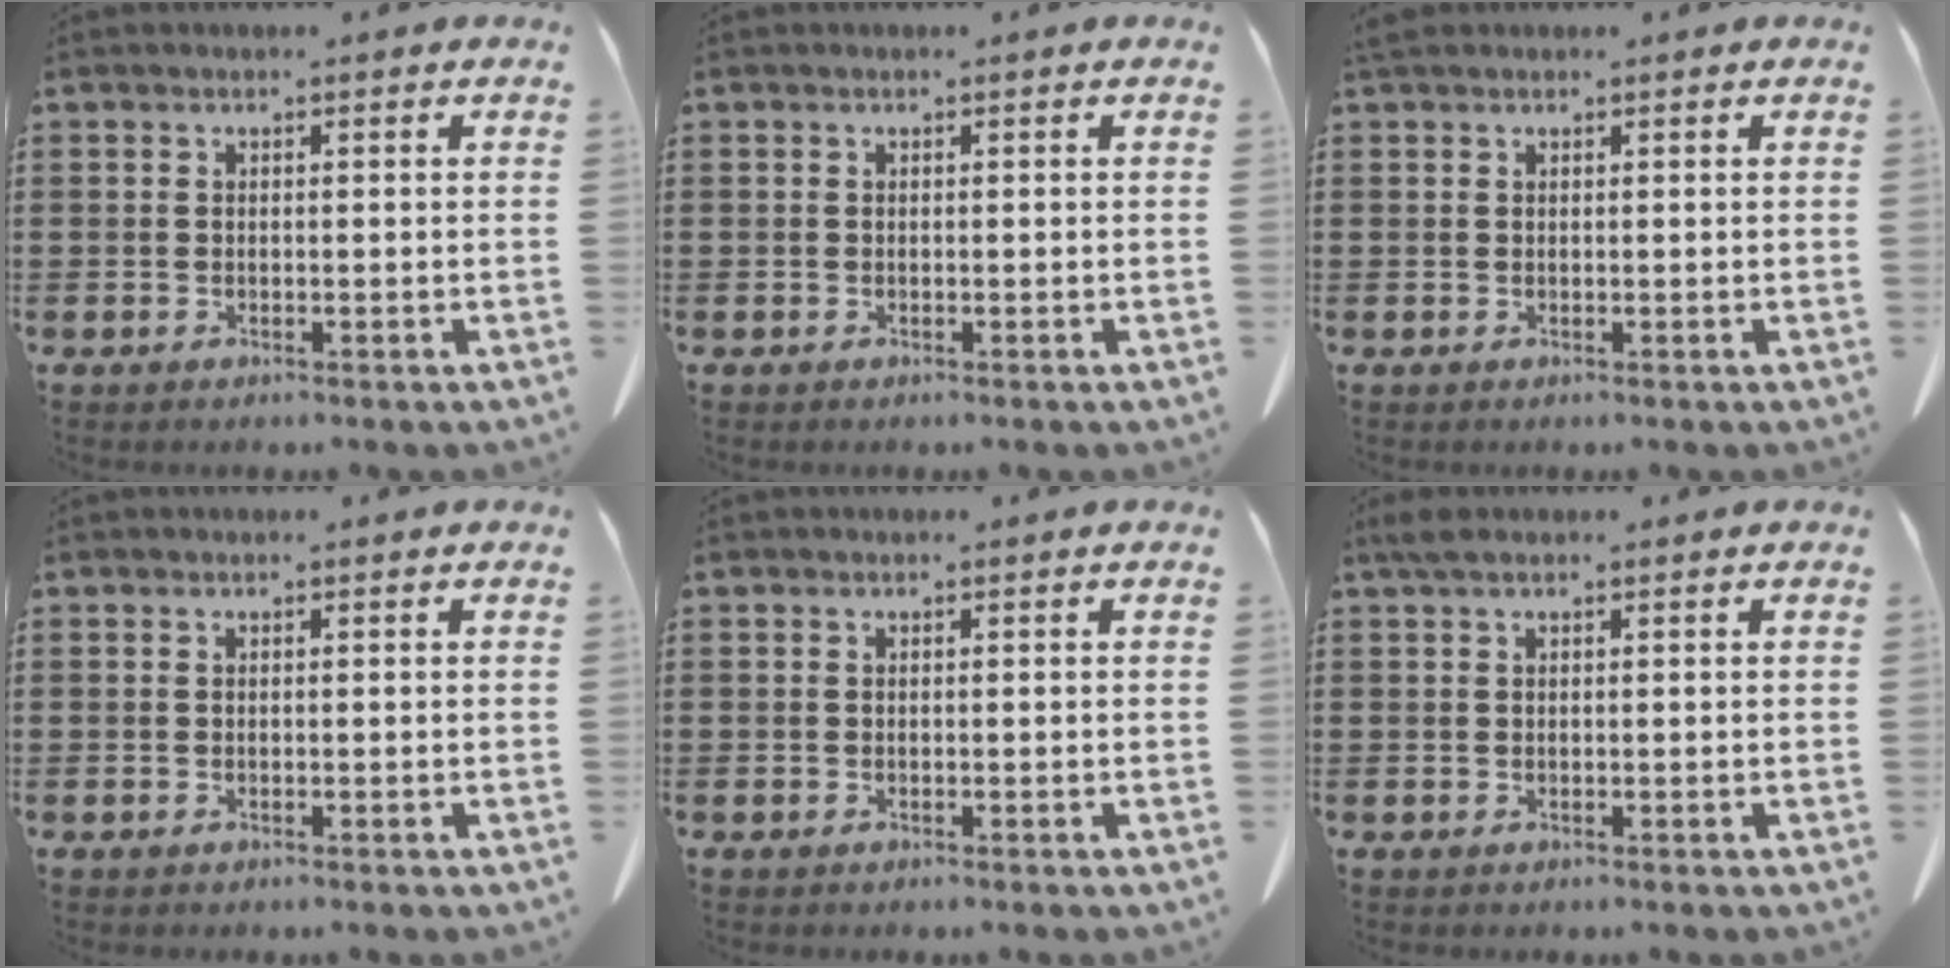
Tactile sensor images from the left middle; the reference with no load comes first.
{"total": 0.0}
{"total": 0.9, "force": [0.7, 0.3, 0.5], "torque": [-0.013, 0.000, 0.014]}
{"total": 0.0}
{"total": 0.0}
{"total": 1.3, "force": [0.6, 0.5, 1.0], "torque": [-0.023, 0.002, 0.011]}